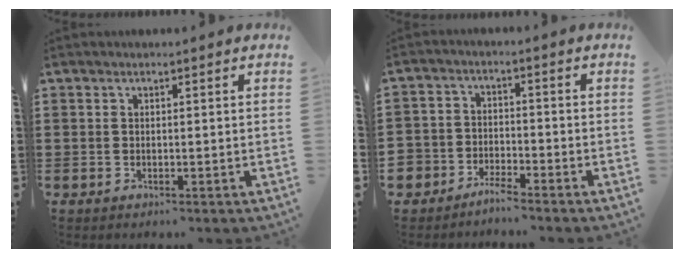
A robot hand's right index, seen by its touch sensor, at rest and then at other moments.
{"total": 3.5, "force": [-3.5, 0.5, -0.1], "torque": [-0.006, -0.001, -0.074]}